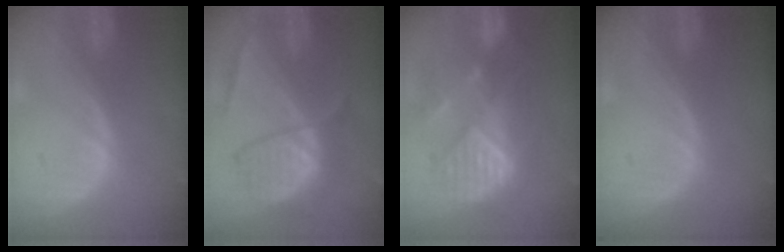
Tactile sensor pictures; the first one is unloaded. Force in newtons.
{"total": 6.7, "press": 6.7, "slide": 0.1}
{"total": 9.8, "press": 9.3, "slide": 3.1}
{"total": 0.0}